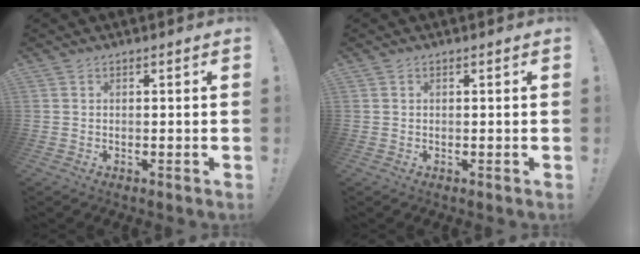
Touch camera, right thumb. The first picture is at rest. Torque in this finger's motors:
{"motor_torque": [0.15, 0.06, 0.02, -0.08, 0.00]}